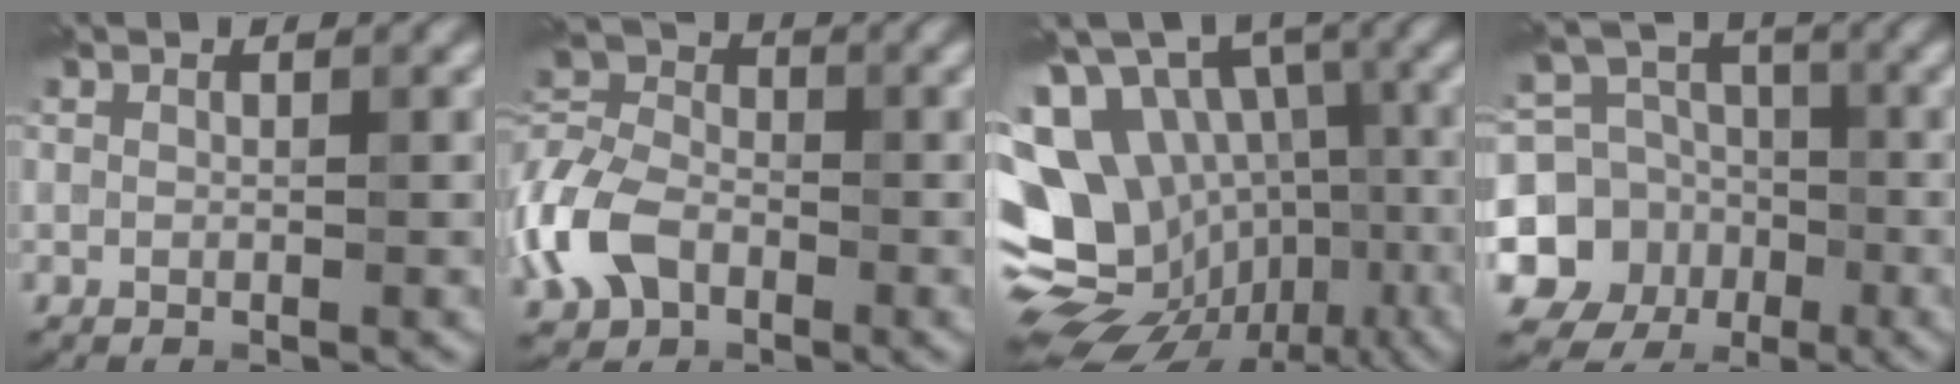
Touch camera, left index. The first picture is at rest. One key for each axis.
{"total": 7.0, "fx": -3.2, "fy": 4.9, "fz": 3.9, "tx": -0.089, "ty": 0.004, "tz": -0.079}
{"total": 17.2, "fx": -4.7, "fy": 13.8, "fz": 9.1, "tx": -0.179, "ty": 0.002, "tz": -0.052}
{"total": 10.1, "fx": -3.0, "fy": 9.3, "fz": 2.7, "tx": -0.056, "ty": -0.015, "tz": -0.074}